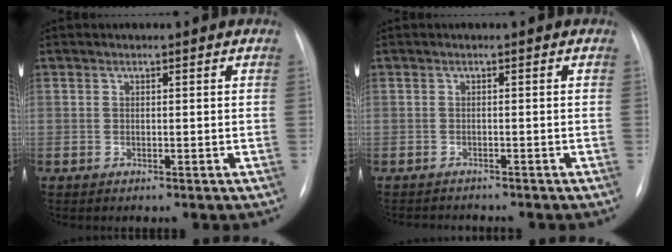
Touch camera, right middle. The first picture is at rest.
{"total": 2.9, "force": [-2.8, 0.4, 0.2], "torque": [0.002, -0.008, -0.040]}